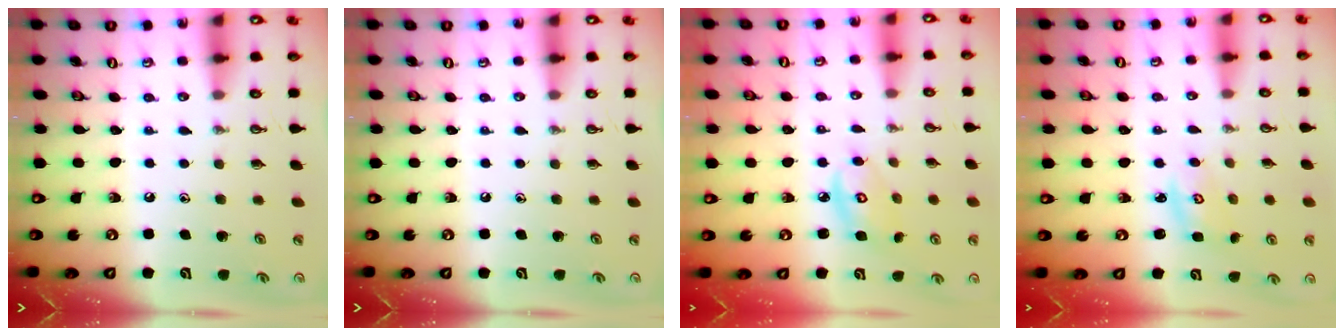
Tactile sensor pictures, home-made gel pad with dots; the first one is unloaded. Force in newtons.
{"total": 0.0}
{"total": 5.9, "press": 5.9, "slide": 0.2}
{"total": 3.0, "press": 3.0, "slide": 0.3}